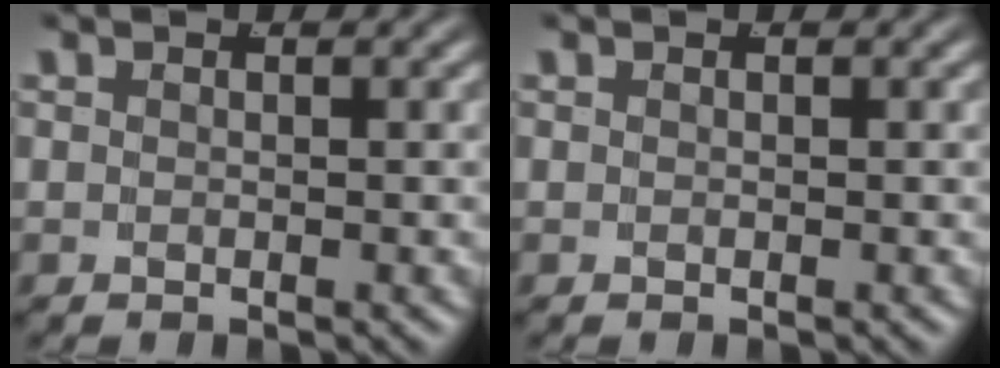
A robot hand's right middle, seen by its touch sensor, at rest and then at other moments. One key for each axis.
{"total": 0.0}